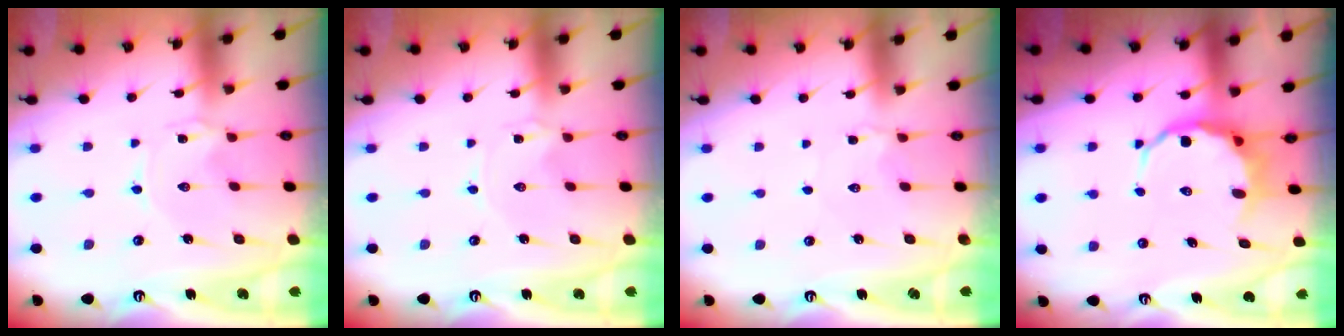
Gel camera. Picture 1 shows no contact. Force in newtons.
{"total": 0.0}
{"total": 2.1, "press": 2.1, "slide": 0.2}
{"total": 6.0, "press": 5.7, "slide": 1.7}